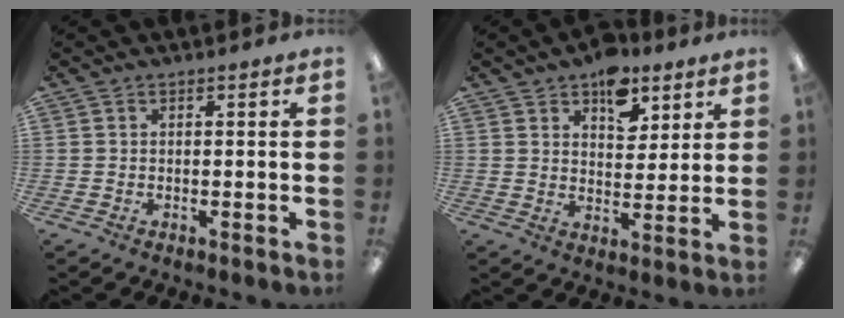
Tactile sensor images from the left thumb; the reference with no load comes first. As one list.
[{"total": 9.9, "force": [6.3, 5.8, 4.9], "torque": [-0.051, -0.029, 0.108]}]